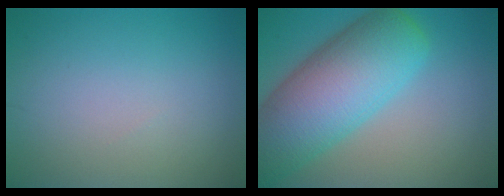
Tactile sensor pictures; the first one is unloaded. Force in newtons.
{"total": 10.9, "press": 10.9, "slide": 0.5}